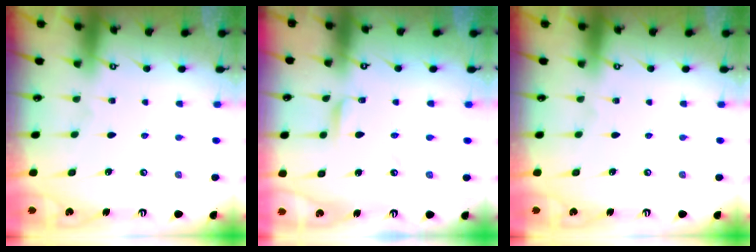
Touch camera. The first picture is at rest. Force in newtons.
{"total": 2.7, "press": 2.7, "slide": 0.2}
{"total": 0.0}